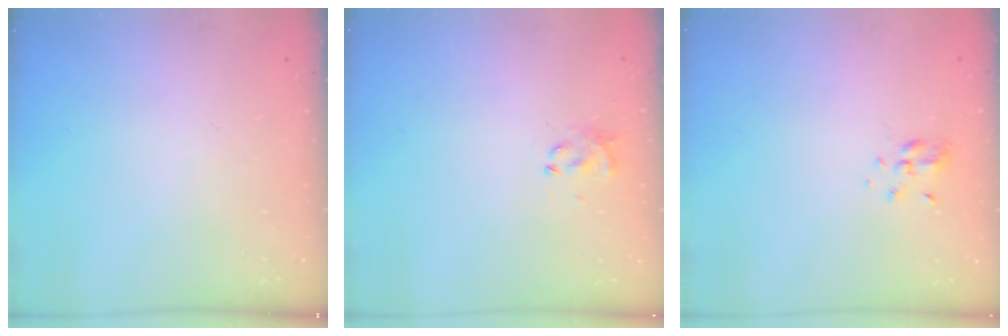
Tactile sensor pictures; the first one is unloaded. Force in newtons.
{"total": 2.8, "press": 2.6, "slide": 1.0}
{"total": 4.2, "press": 3.9, "slide": 1.5}